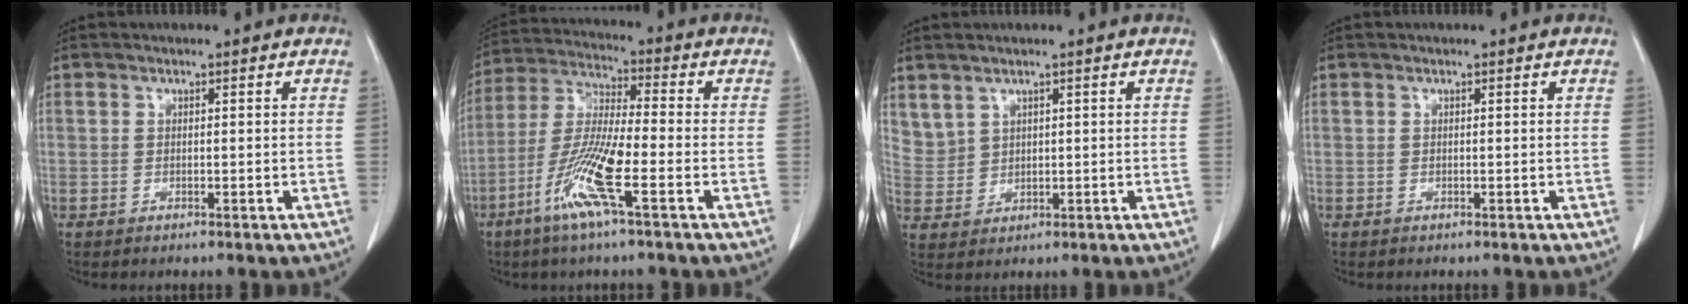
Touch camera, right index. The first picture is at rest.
{"total": 11.7, "force": [-5.1, 0.4, 10.6], "torque": [-0.219, -0.014, -0.107]}
{"total": 4.5, "force": [3.2, 3.0, 1.1], "torque": [-0.027, 0.005, 0.080]}
{"total": 0.0}